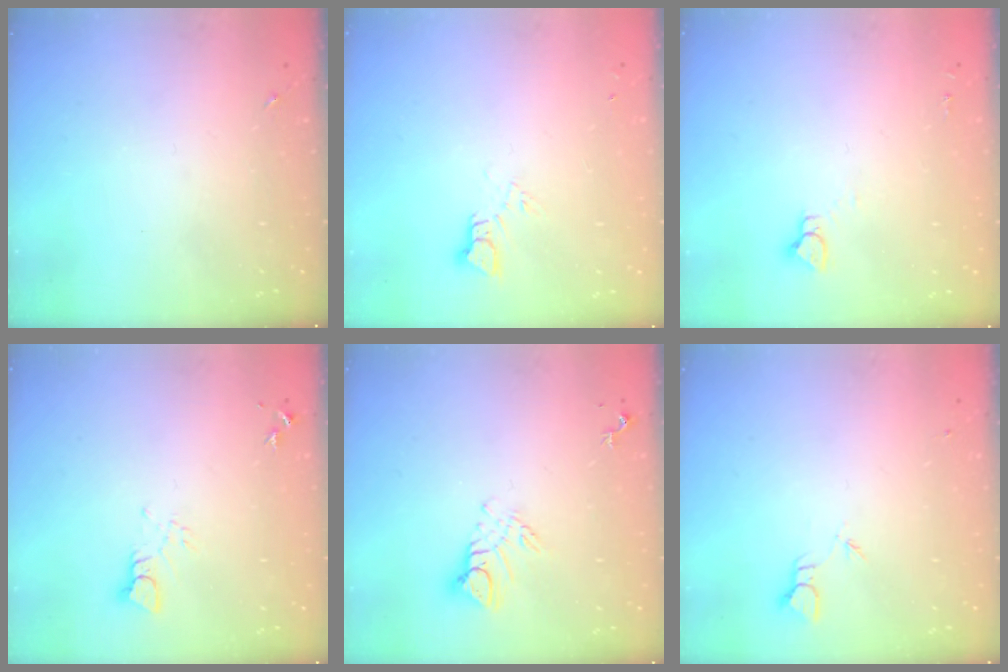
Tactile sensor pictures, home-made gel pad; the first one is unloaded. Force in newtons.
{"total": 3.4, "press": 3.4, "slide": 0.1}
{"total": 3.3, "press": 3.3, "slide": 0.2}
{"total": 3.2, "press": 3.2, "slide": 0.3}
{"total": 7.6, "press": 7.6, "slide": 0.7}
{"total": 1.8, "press": 1.8, "slide": 0.0}